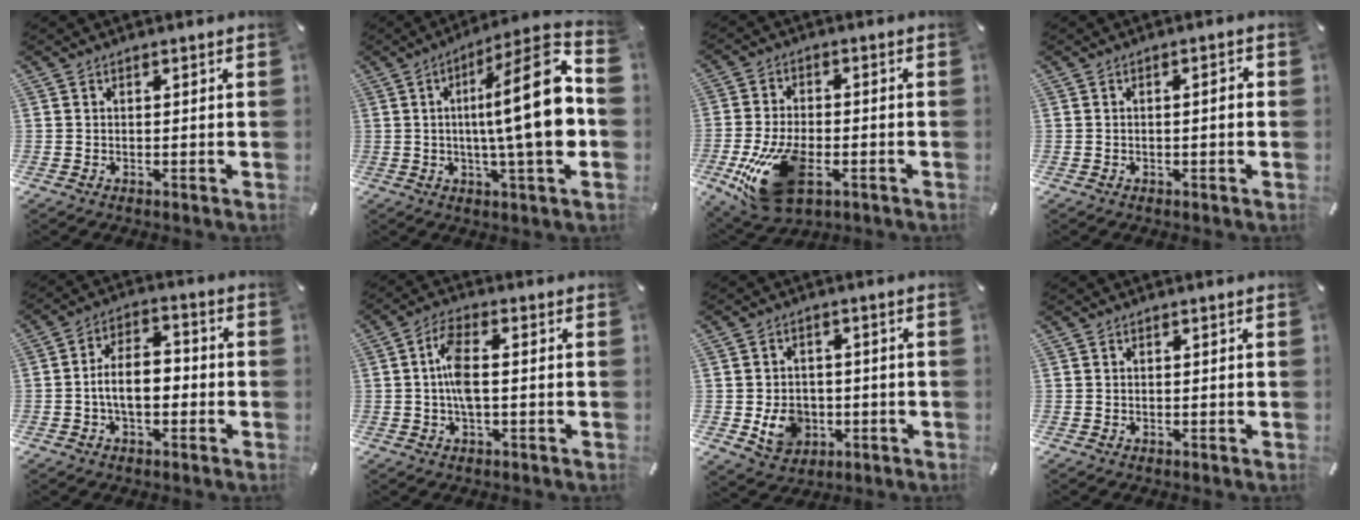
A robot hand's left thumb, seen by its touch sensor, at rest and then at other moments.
{"total": 20.5, "force": [0.2, 2.9, 20.2], "torque": [-0.298, -0.005, -0.013]}
{"total": 16.6, "force": [-5.7, 9.1, 12.7], "torque": [-0.251, 0.008, -0.088]}
{"total": 2.0, "force": [-0.2, 0.5, 1.9], "torque": [-0.034, 0.005, -0.006]}
{"total": 8.8, "force": [-2.3, 5.2, 6.7], "torque": [-0.114, 0.018, -0.042]}
{"total": 6.9, "force": [-0.4, 2.7, 6.4], "torque": [-0.135, 0.002, -0.011]}
{"total": 8.0, "force": [-1.7, 6.9, 3.6], "torque": [-0.068, 0.012, -0.026]}
{"total": 0.0}